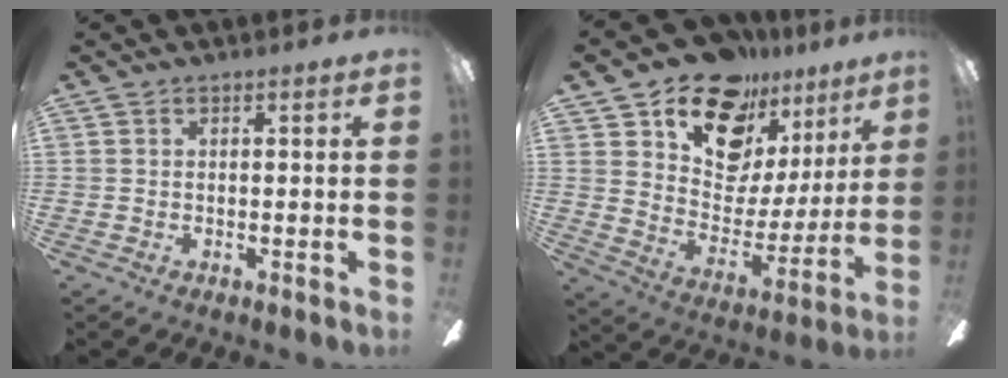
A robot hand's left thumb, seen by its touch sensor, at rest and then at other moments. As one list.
[{"total": 17.5, "force": [12.9, 9.8, 6.5], "torque": [-0.113, -0.097, 0.232]}]